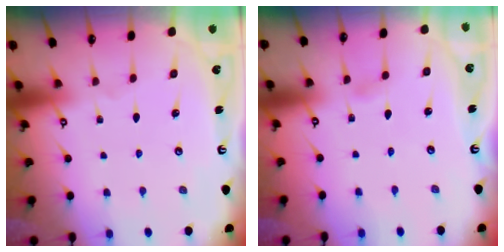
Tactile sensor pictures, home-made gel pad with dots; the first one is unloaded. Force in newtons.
{"total": 1.7, "press": 1.7, "slide": 0.1}